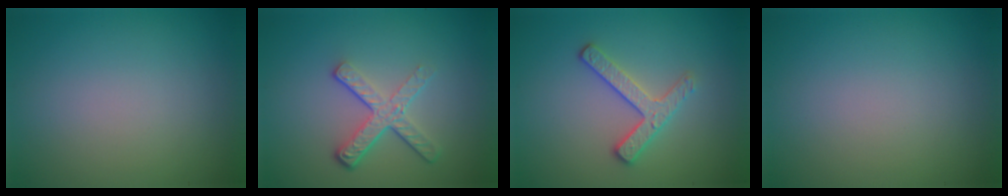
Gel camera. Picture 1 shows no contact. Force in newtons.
{"total": 4.1, "press": 2.7, "slide": 3.0}
{"total": 2.8, "press": 2.6, "slide": 1.1}
{"total": 0.0}